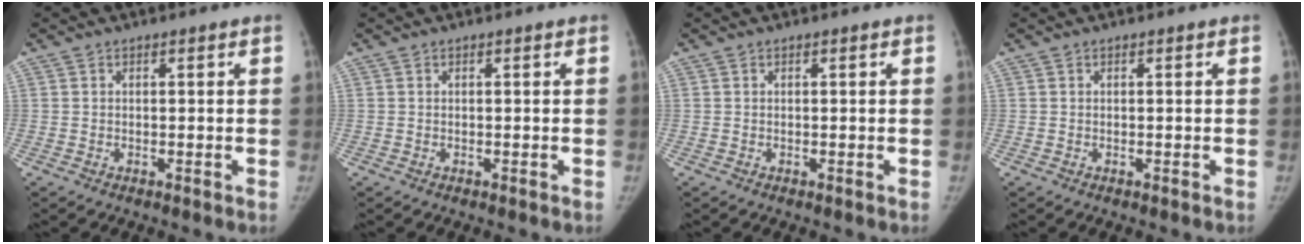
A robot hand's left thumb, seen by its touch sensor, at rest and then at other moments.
{"total": 0.0}
{"total": 0.0}
{"total": 0.0}